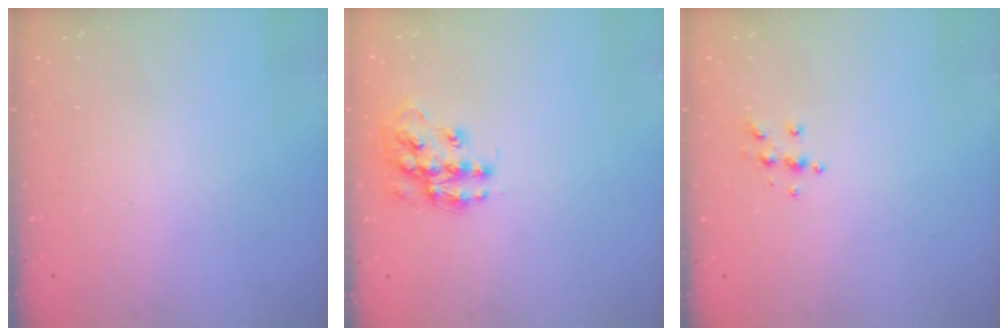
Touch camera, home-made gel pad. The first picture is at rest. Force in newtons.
{"total": 13.3, "press": 13.3, "slide": 0.7}
{"total": 5.1, "press": 5.1, "slide": 0.3}